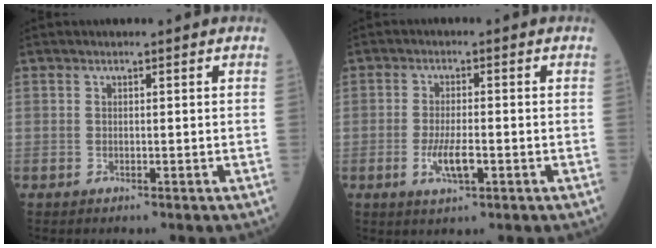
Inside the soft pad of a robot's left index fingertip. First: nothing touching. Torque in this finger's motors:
{"motor_torque": [0.83, 0.18, 0.40, 0.11]}